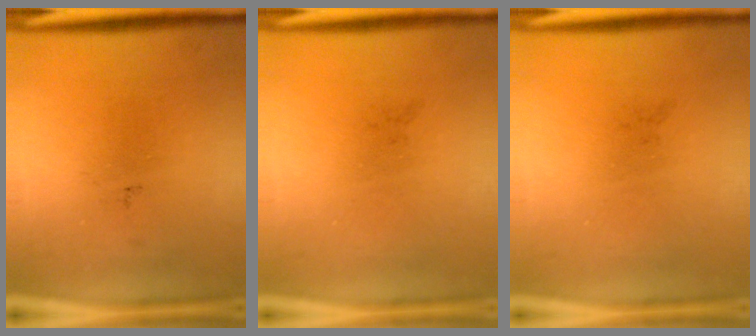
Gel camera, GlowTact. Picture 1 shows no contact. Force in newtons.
{"total": 0.0}
{"total": 0.0}